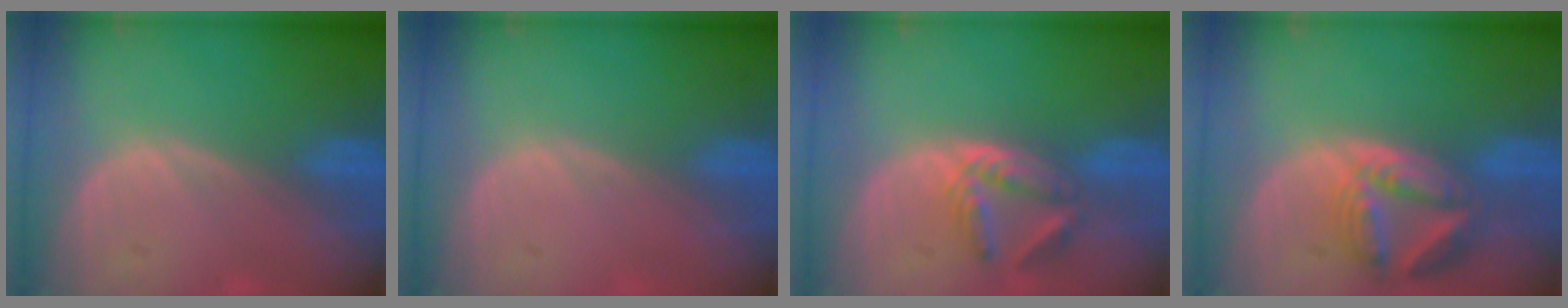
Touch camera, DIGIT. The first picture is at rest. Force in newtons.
{"total": 0.0}
{"total": 5.8, "press": 5.0, "slide": 2.9}
{"total": 8.2, "press": 7.3, "slide": 3.8}